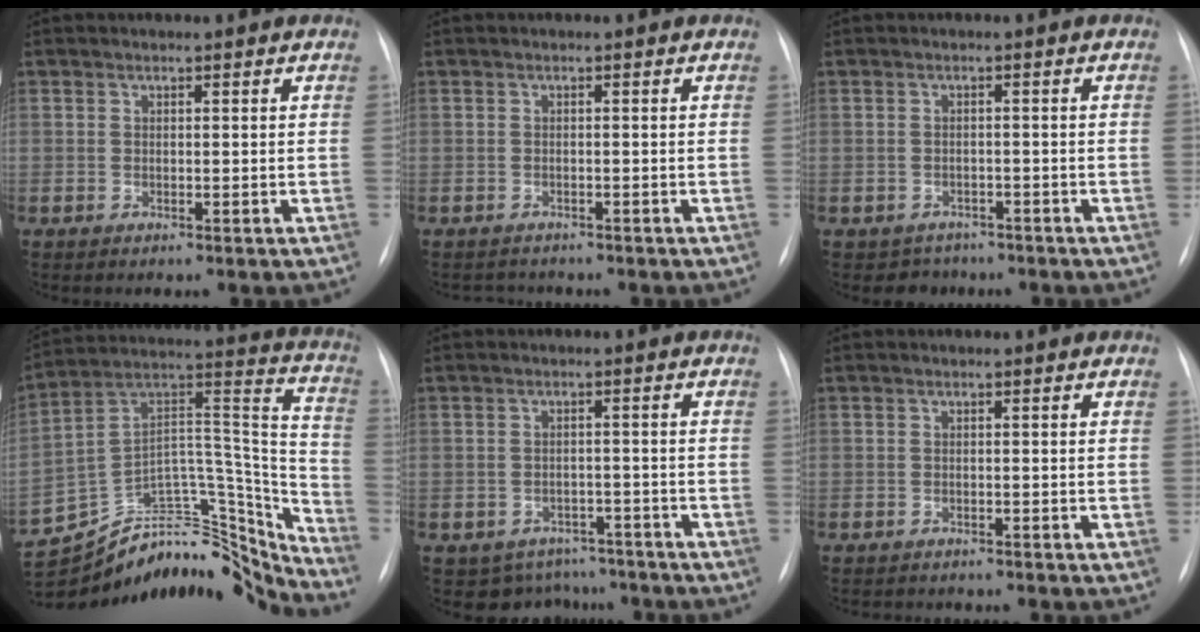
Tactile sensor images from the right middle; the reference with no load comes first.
{"total": 1.7, "force": [-1.6, 0.6, -0.4], "torque": [0.006, -0.004, -0.023]}
{"total": 3.1, "force": [-2.3, 2.0, -0.5], "torque": [0.003, 0.009, -0.032]}
{"total": 27.1, "force": [-25.1, 7.7, 6.8], "torque": [-0.099, 0.073, -0.374]}
{"total": 6.9, "force": [-5.8, 3.7, -0.4], "torque": [0.014, 0.023, -0.071]}
{"total": 2.7, "force": [-2.6, 0.7, 0.4], "torque": [-0.003, -0.006, -0.033]}